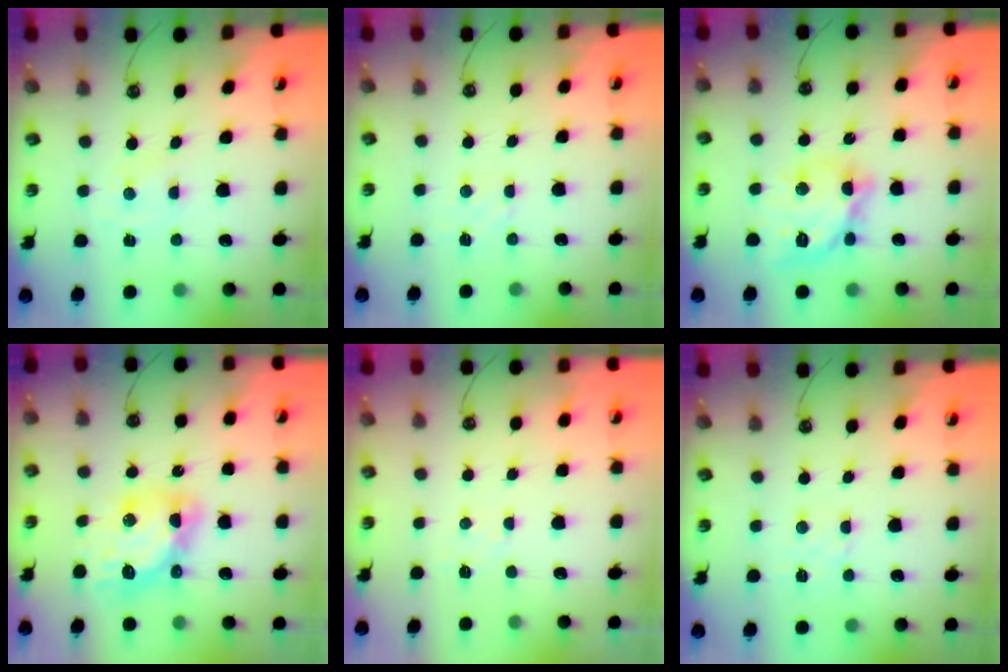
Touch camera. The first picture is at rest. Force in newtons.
{"total": 3.4, "press": 3.4, "slide": 0.5}
{"total": 15.0, "press": 15.0, "slide": 1.3}
{"total": 13.2, "press": 13.1, "slide": 1.4}
{"total": 4.7, "press": 4.6, "slide": 0.7}
{"total": 2.1, "press": 2.1, "slide": 0.5}